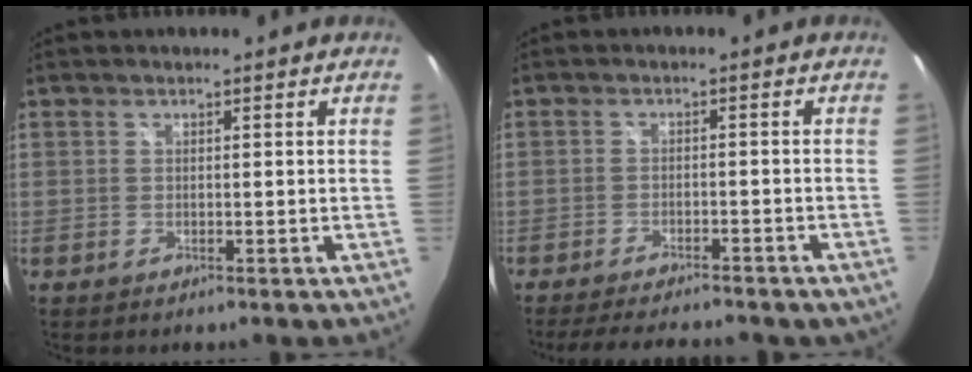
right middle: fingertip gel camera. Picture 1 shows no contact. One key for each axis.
{"total": 12.4, "fx": -10.4, "fy": 3.3, "fz": 5.9, "tx": -0.118, "ty": -0.019, "tz": -0.146}